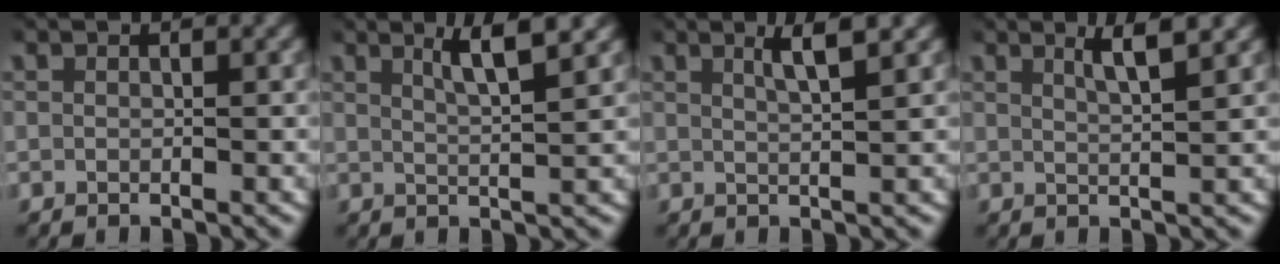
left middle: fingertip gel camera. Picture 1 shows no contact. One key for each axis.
{"total": 3.6, "fx": 2.2, "fy": 0.4, "fz": 2.8, "tx": -0.054, "ty": -0.001, "tz": 0.037}
{"total": 2.6, "fx": 1.6, "fy": 0.0, "fz": 2.0, "tx": -0.040, "ty": 0.001, "tz": 0.028}
{"total": 2.7, "fx": 1.9, "fy": 0.1, "fz": 2.0, "tx": -0.042, "ty": -0.002, "tz": 0.033}